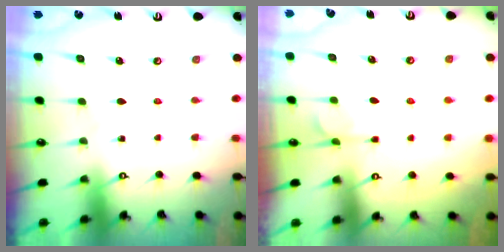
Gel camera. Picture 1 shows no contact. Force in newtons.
{"total": 1.6, "press": 0.8, "slide": 1.3}